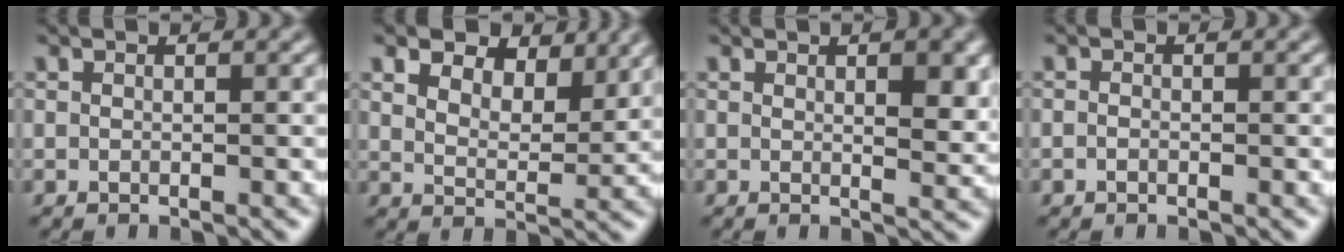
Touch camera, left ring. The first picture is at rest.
{"total": 7.4, "force": [5.4, 3.5, 3.8], "torque": [-0.061, 0.009, 0.062]}
{"total": 4.0, "force": [1.5, 1.3, 3.5], "torque": [-0.043, -0.004, 0.027]}
{"total": 0.6, "force": [-0.2, 0.4, 0.3], "torque": [-0.005, -0.001, -0.005]}